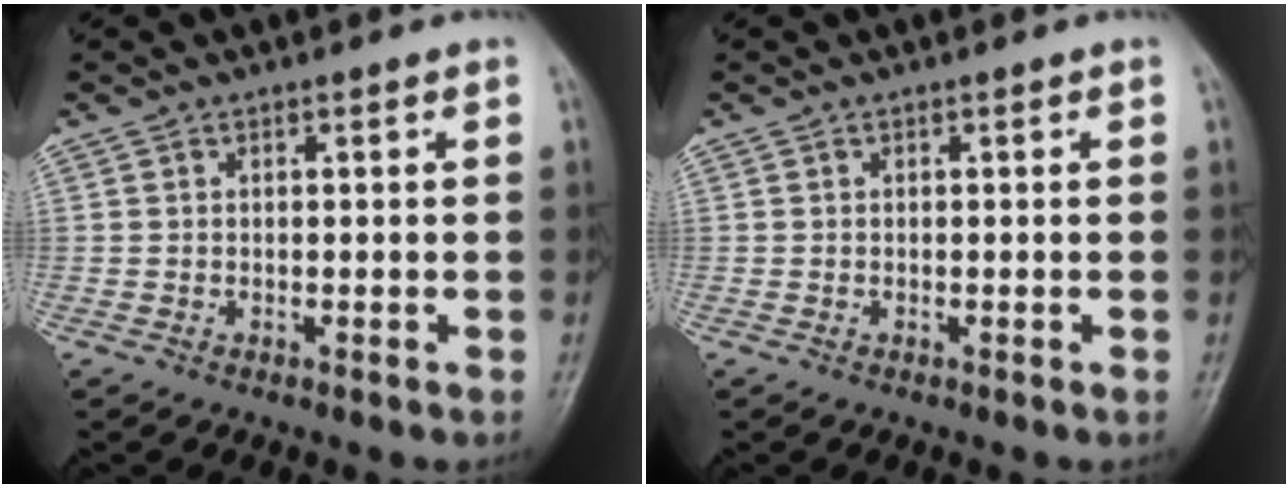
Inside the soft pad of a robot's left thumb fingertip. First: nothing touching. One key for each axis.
{"total": 0.0}